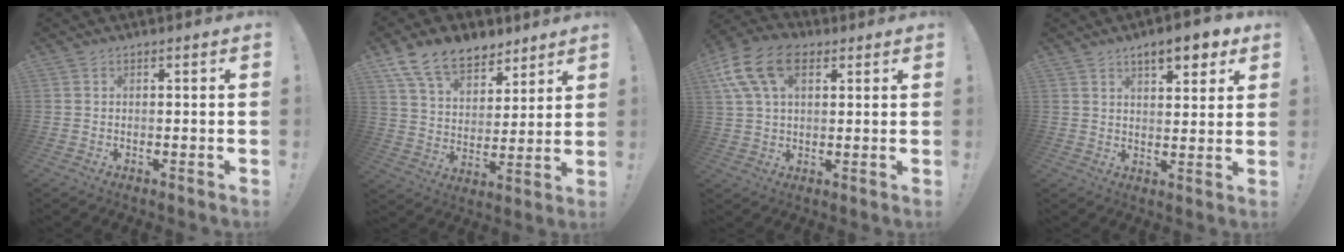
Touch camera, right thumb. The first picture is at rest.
{"total": 14.3, "force": [10.1, 8.2, 5.9], "torque": [-0.108, -0.064, 0.193]}
{"total": 14.9, "force": [6.1, 9.3, 10.0], "torque": [-0.190, -0.015, 0.112]}
{"total": 8.1, "force": [5.1, 2.7, 5.6], "torque": [-0.074, -0.022, 0.085]}